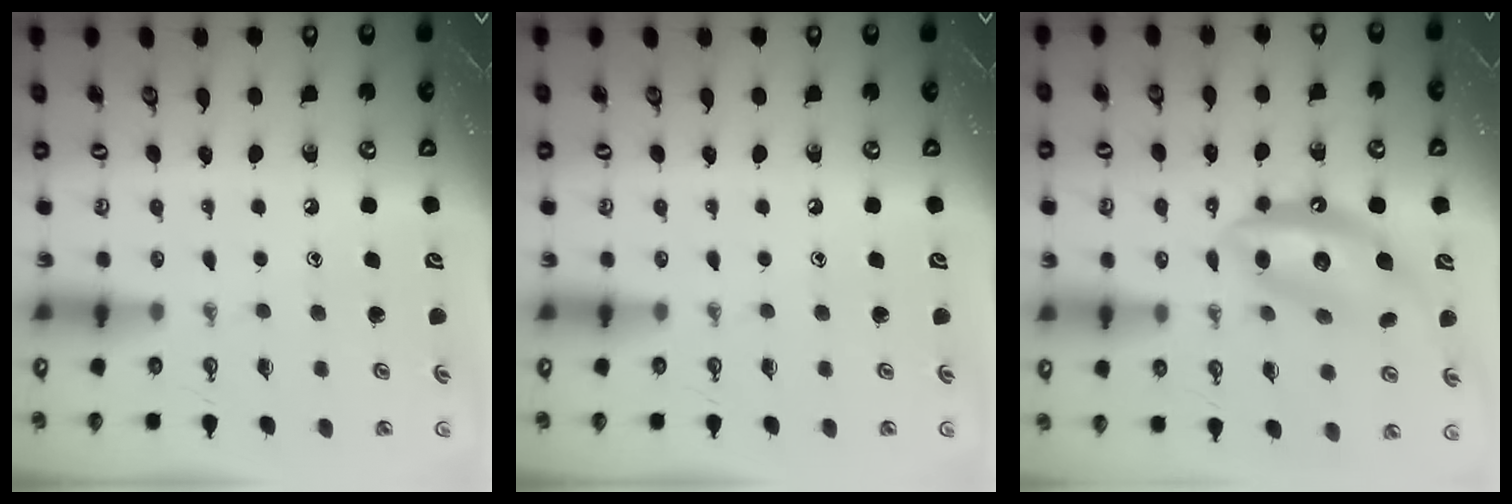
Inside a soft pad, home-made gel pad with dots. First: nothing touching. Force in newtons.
{"total": 0.0}
{"total": 13.0, "press": 13.0, "slide": 1.0}